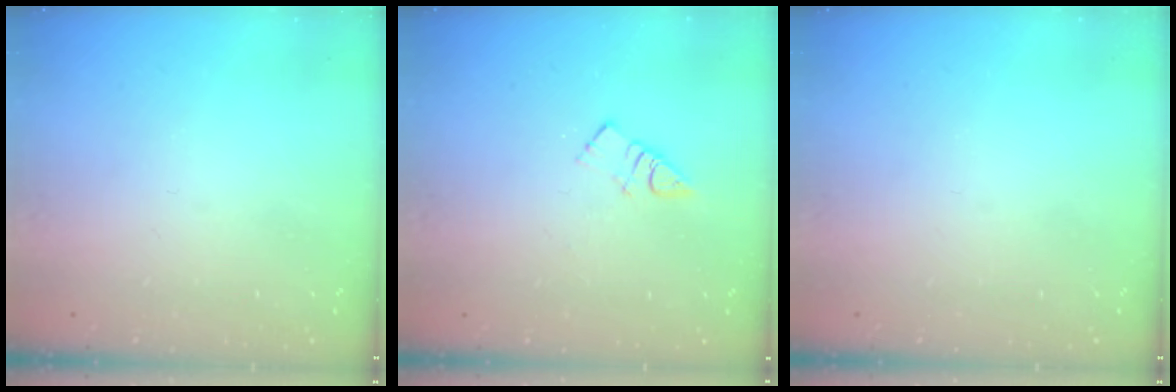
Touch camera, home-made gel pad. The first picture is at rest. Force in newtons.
{"total": 3.9, "press": 3.9, "slide": 0.3}
{"total": 0.0}